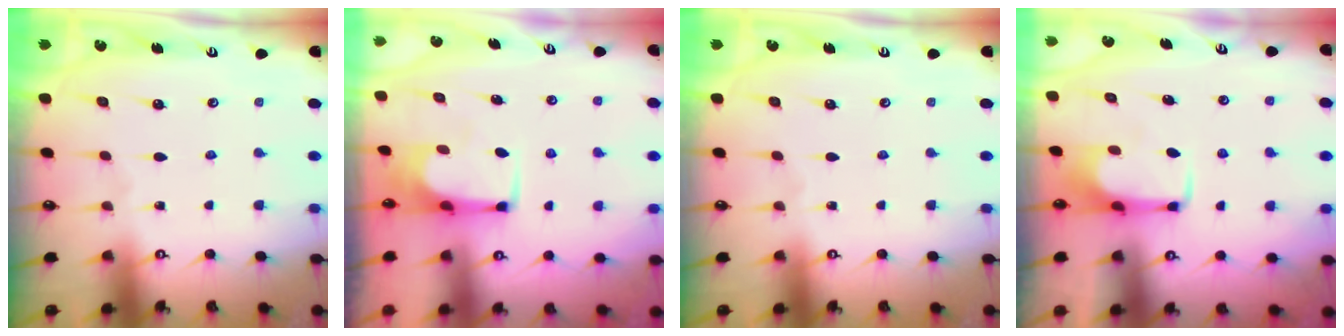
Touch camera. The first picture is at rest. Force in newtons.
{"total": 5.3, "press": 5.3, "slide": 0.5}
{"total": 0.0}
{"total": 2.0, "press": 1.9, "slide": 0.4}